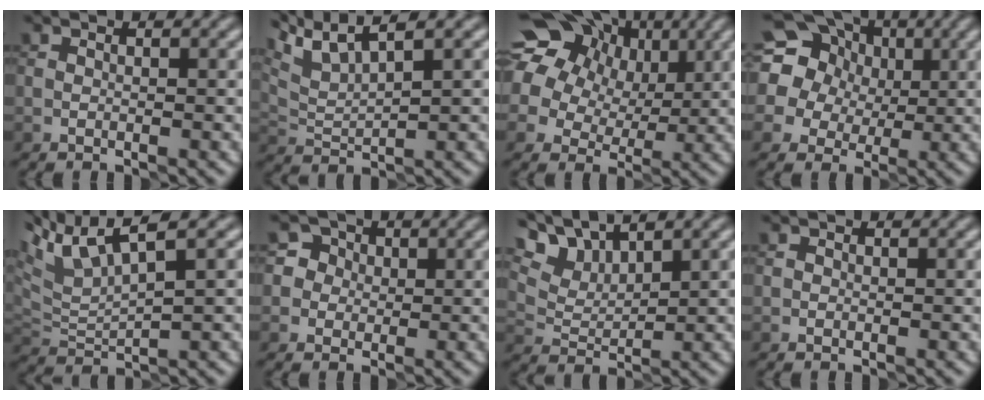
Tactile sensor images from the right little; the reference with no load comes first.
{"total": 5.6, "force": [4.3, 0.8, 3.5], "torque": [-0.076, 0.016, 0.086]}
{"total": 18.1, "force": [7.5, 13.9, 8.9], "torque": [-0.198, 0.037, 0.123]}
{"total": 18.5, "force": [6.9, 15.7, 7.0], "torque": [-0.196, 0.053, 0.104]}
{"total": 5.7, "force": [3.8, 1.1, 4.1], "torque": [-0.099, 0.021, 0.076]}
{"total": 5.1, "force": [1.5, 4.7, 1.5], "torque": [-0.020, 0.034, 0.010]}
{"total": 6.0, "force": [4.8, 2.3, 2.8], "torque": [-0.072, 0.007, 0.091]}
{"total": 0.6, "force": [0.2, 0.6, 0.2], "torque": [0.003, -0.003, -0.006]}